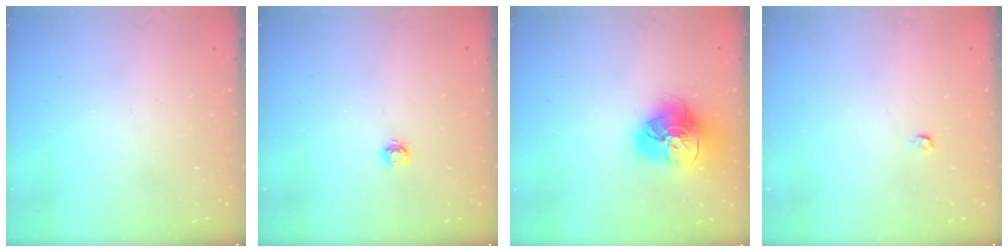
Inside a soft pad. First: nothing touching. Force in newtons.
{"total": 3.9, "press": 3.9, "slide": 0.5}
{"total": 17.7, "press": 17.6, "slide": 1.8}
{"total": 3.1, "press": 3.1, "slide": 0.5}